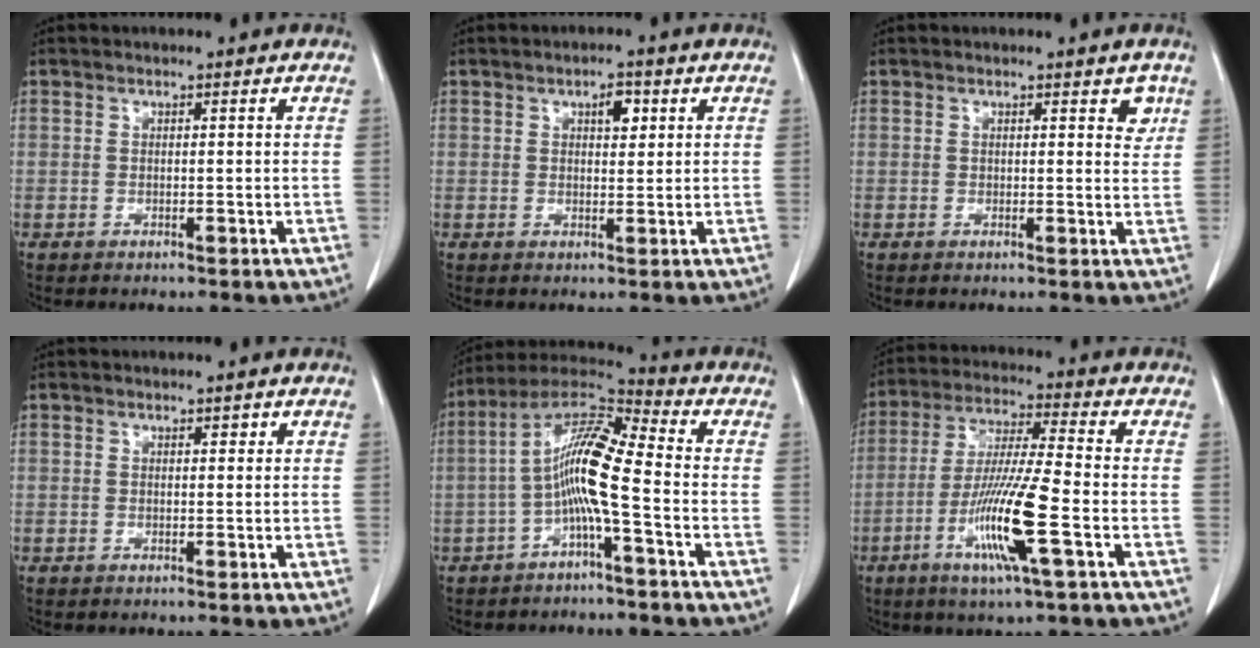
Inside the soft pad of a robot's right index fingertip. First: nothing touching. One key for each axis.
{"total": 2.9, "fx": 1.2, "fy": 1.3, "fz": 2.3, "tx": -0.034, "ty": 0.001, "tz": 0.018}
{"total": 2.6, "fx": 1.4, "fy": 1.3, "fz": 1.8, "tx": -0.011, "ty": -0.005, "tz": 0.014}
{"total": 0.7, "fx": 0.4, "fy": 0.4, "fz": 0.4, "tx": -0.003, "ty": -0.001, "tz": 0.004}
{"total": 10.4, "fx": -2.2, "fy": 0.7, "fz": 10.1, "tx": -0.196, "ty": 0.025, "tz": -0.051}
{"total": 13.0, "fx": -4.5, "fy": -0.1, "fz": 12.2, "tx": -0.243, "ty": -0.019, "tz": -0.088}